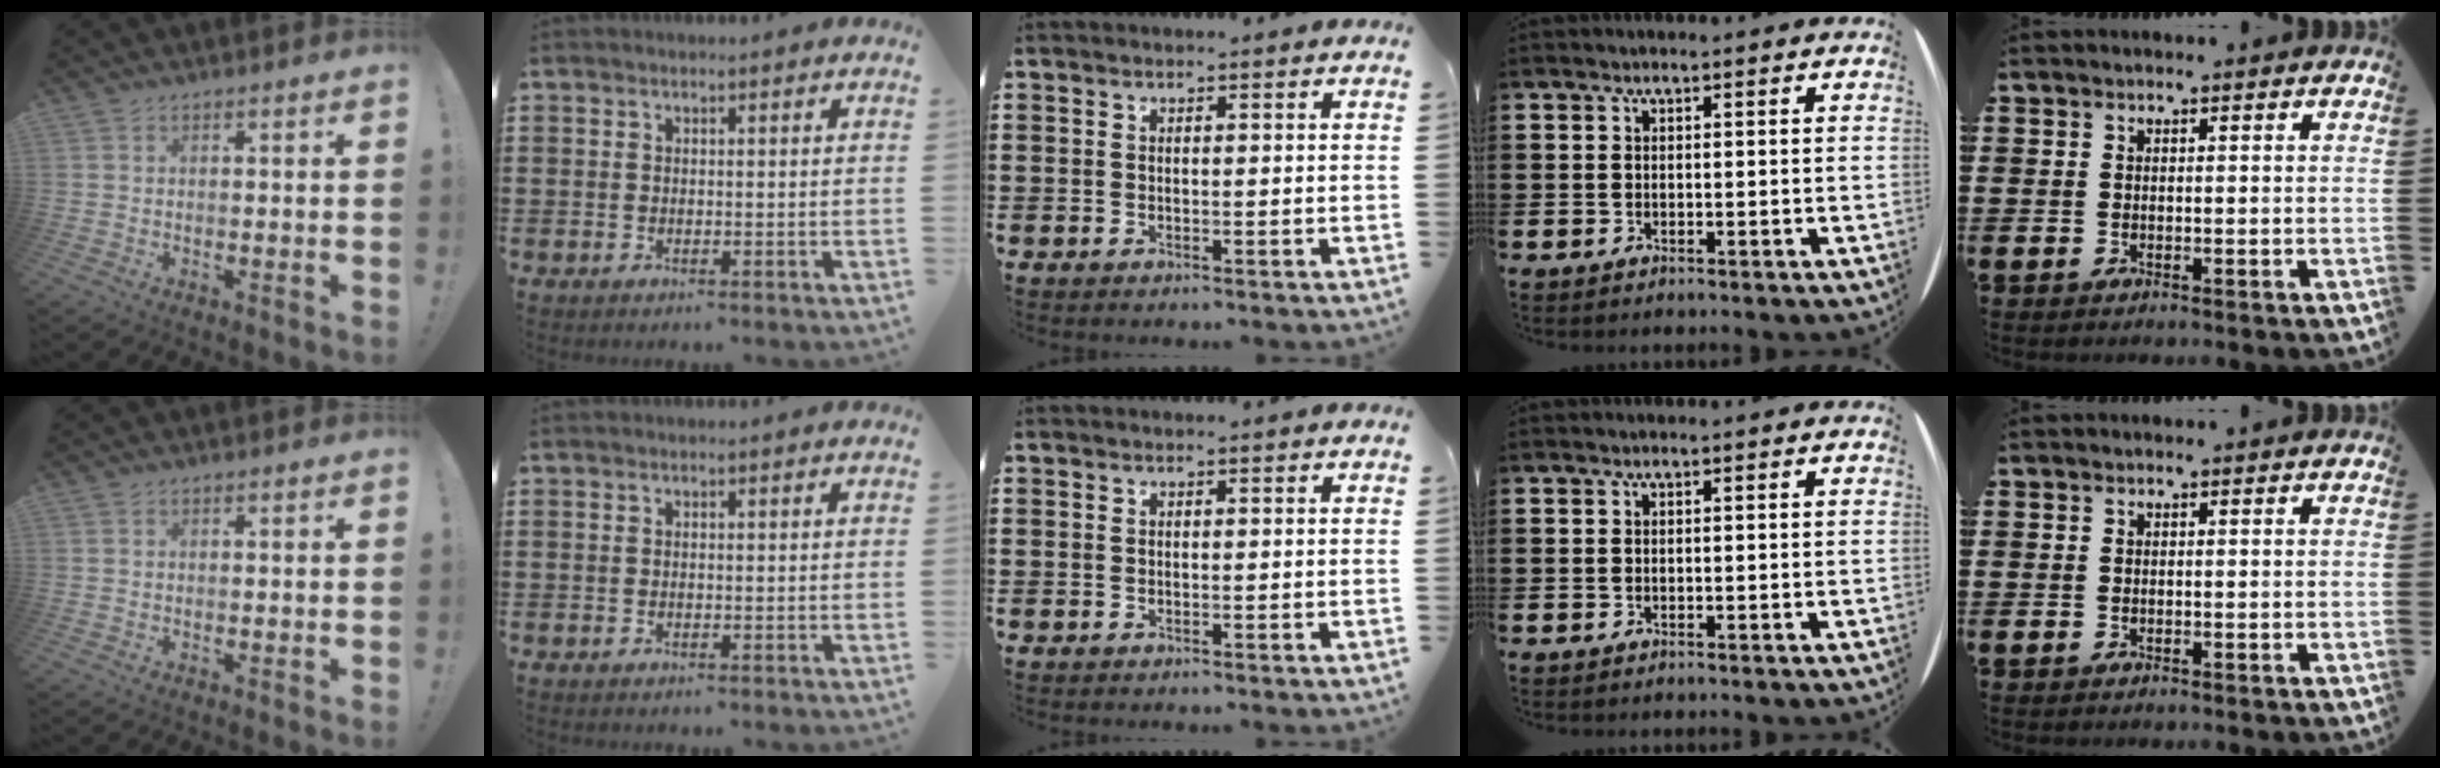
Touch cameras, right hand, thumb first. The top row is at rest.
{}